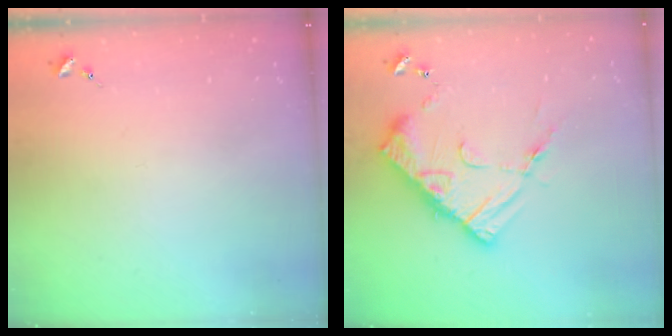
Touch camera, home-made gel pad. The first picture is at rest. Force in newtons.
{"total": 14.5, "press": 14.5, "slide": 1.3}